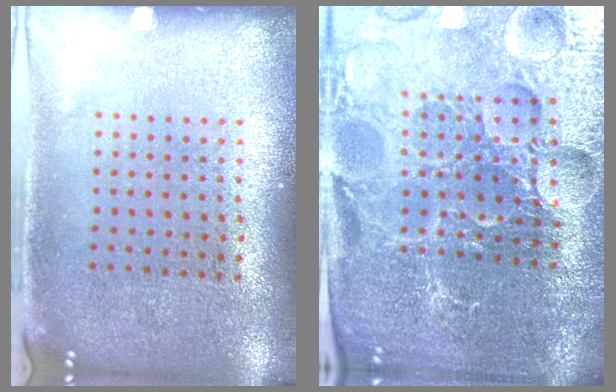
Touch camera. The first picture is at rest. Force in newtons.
{"total": 5.2, "press": 5.0, "slide": 1.6}